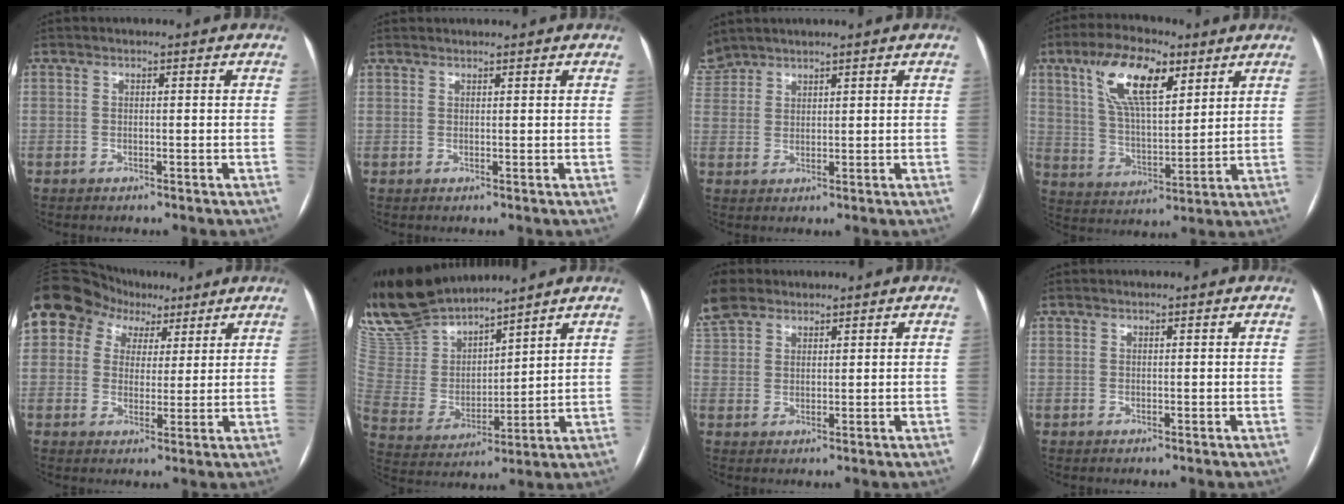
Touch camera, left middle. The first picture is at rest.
{"total": 1.8, "force": [1.8, 0.3, 0.4], "torque": [-0.003, 0.017, 0.028]}
{"total": 4.8, "force": [4.3, 2.0, 0.4], "torque": [-0.013, 0.017, 0.092]}
{"total": 13.3, "force": [6.9, 4.8, 10.4], "torque": [-0.198, 0.018, 0.127]}
{"total": 14.1, "force": [7.5, 11.0, 4.8], "torque": [-0.144, 0.065, 0.140]}
{"total": 14.2, "force": [13.8, 0.8, 3.3], "torque": [-0.092, -0.012, 0.291]}
{"total": 5.7, "force": [4.9, 2.3, 1.6], "torque": [-0.068, 0.016, 0.113]}
{"total": 0.8, "force": [0.8, 0.1, 0.1], "torque": [-0.003, 0.007, 0.015]}